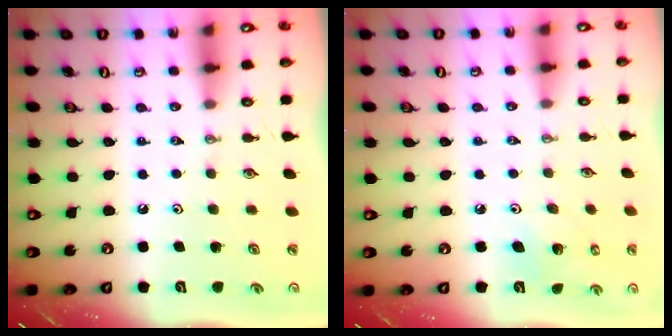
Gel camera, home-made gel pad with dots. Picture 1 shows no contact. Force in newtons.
{"total": 4.5, "press": 4.5, "slide": 0.4}